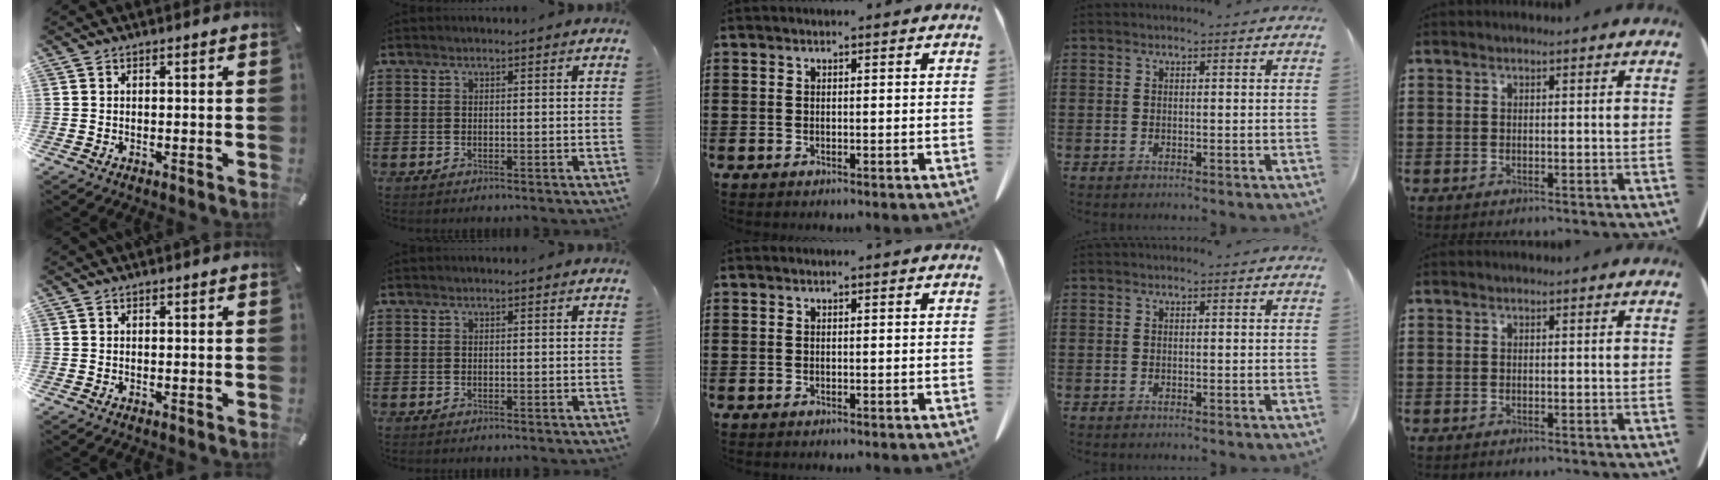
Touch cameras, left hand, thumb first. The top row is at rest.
{}